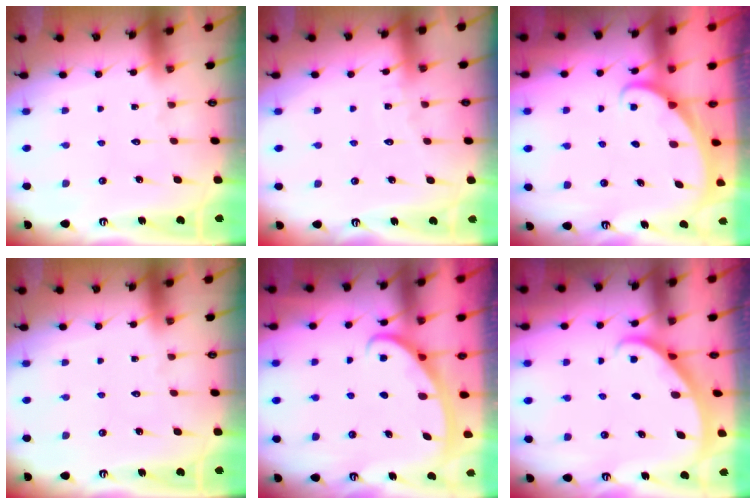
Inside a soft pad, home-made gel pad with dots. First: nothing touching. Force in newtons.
{"total": 3.4, "press": 3.4, "slide": 0.3}
{"total": 1.9, "press": 1.9, "slide": 0.1}
{"total": 0.0}
{"total": 2.8, "press": 2.8, "slide": 0.4}
{"total": 2.1, "press": 2.1, "slide": 0.2}